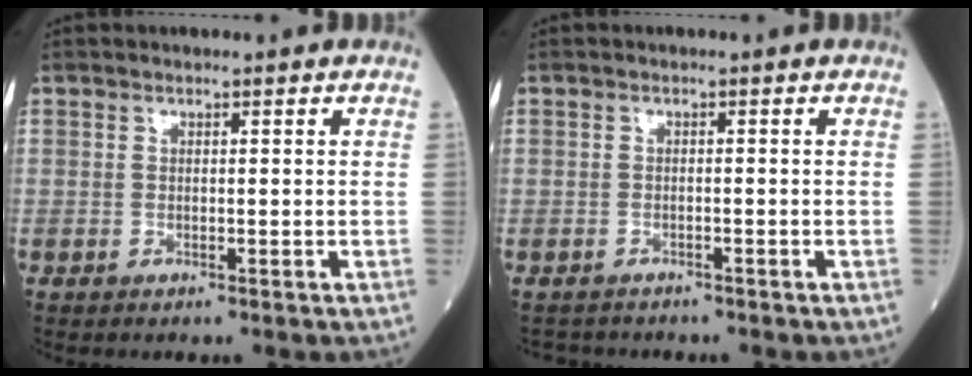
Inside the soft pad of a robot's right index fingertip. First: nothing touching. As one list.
[{"total": 2.1, "force": [-1.8, 1.0, -0.5], "torque": [0.000, -0.001, -0.031]}]